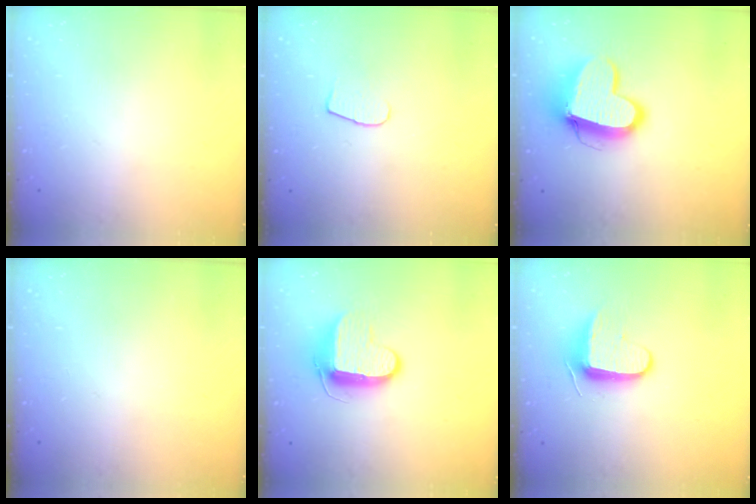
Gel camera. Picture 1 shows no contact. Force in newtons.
{"total": 5.9, "press": 5.9, "slide": 0.6}
{"total": 13.3, "press": 13.2, "slide": 1.3}
{"total": 0.0}
{"total": 9.4, "press": 9.4, "slide": 0.7}
{"total": 8.7, "press": 8.6, "slide": 0.9}